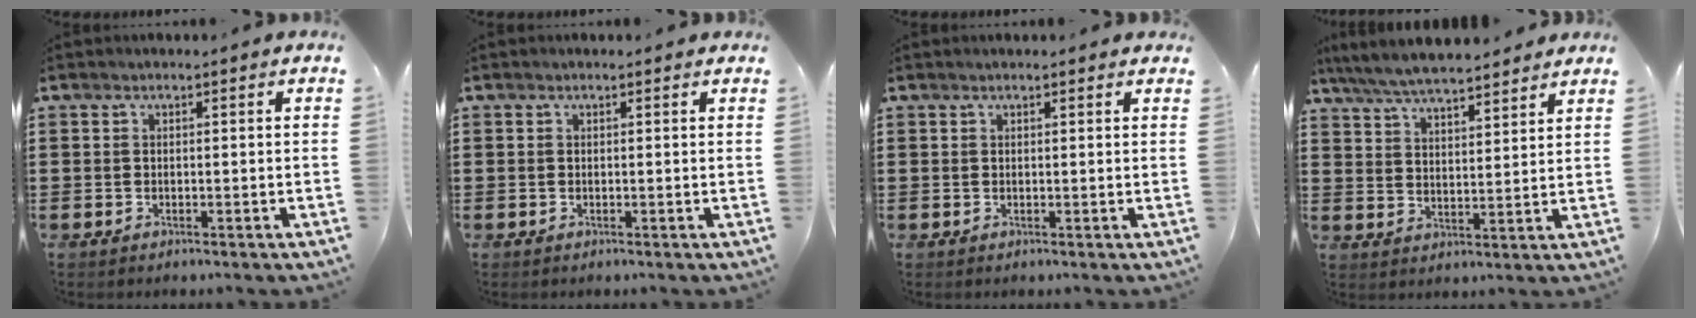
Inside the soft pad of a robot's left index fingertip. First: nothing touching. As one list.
[{"total": 0.0}, {"total": 0.7, "force": [0.5, 0.2, 0.4], "torque": [-0.009, 0.003, 0.010]}, {"total": 6.4, "force": [6.1, 0.6, 1.9], "torque": [-0.061, -0.022, 0.109]}]